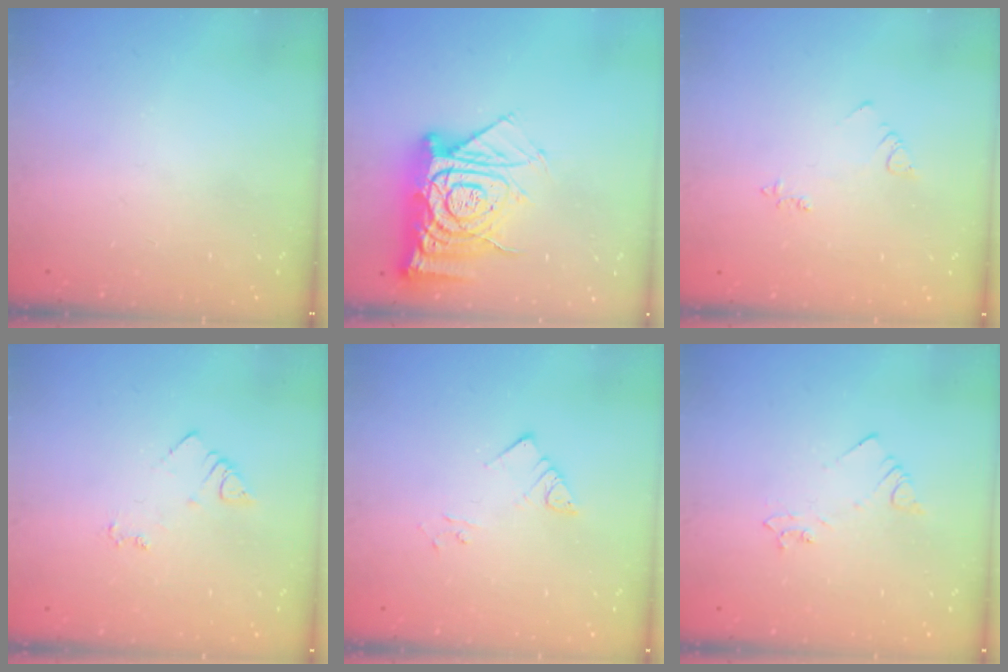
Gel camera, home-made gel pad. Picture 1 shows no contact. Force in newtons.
{"total": 17.2, "press": 17.2, "slide": 1.7}
{"total": 3.9, "press": 3.8, "slide": 0.7}
{"total": 4.2, "press": 4.1, "slide": 0.6}
{"total": 3.7, "press": 3.7, "slide": 0.2}
{"total": 2.5, "press": 2.5, "slide": 0.3}